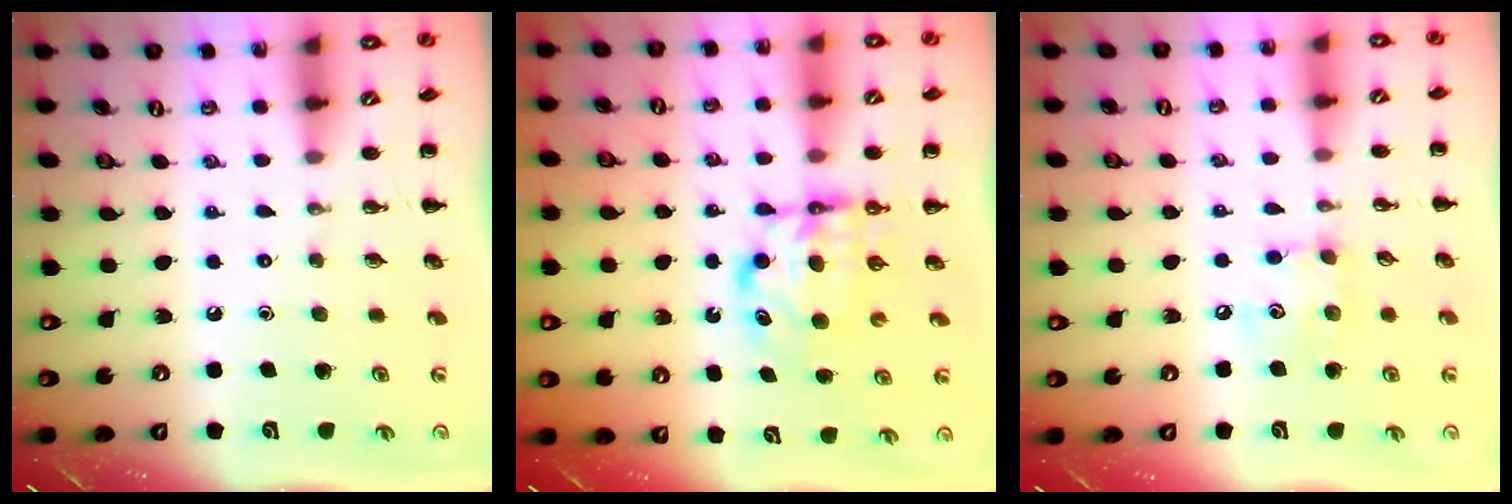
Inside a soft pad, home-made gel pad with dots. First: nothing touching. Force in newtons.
{"total": 6.4, "press": 6.4, "slide": 0.4}
{"total": 6.7, "press": 6.7, "slide": 0.5}